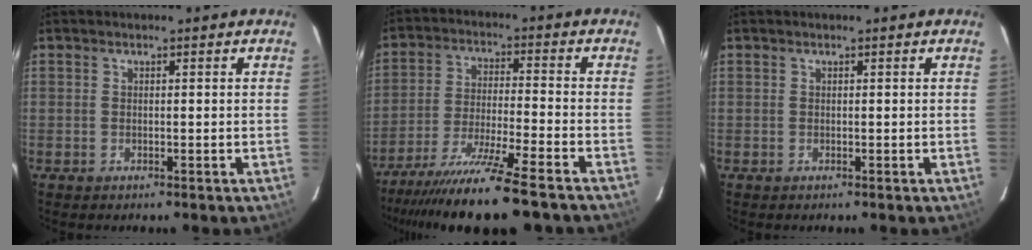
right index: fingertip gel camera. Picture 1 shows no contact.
{"total": 16.9, "force": [-14.3, 0.1, 9.0], "torque": [-0.181, -0.039, -0.241]}
{"total": 0.0}